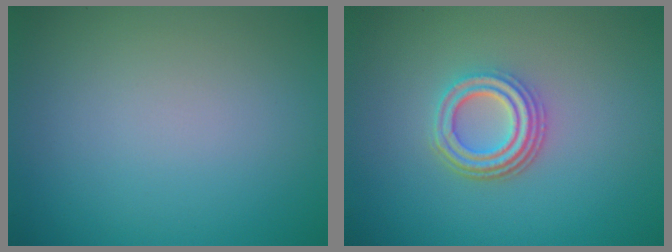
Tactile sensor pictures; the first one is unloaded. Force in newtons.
{"total": 3.9, "press": 3.0, "slide": 2.5}